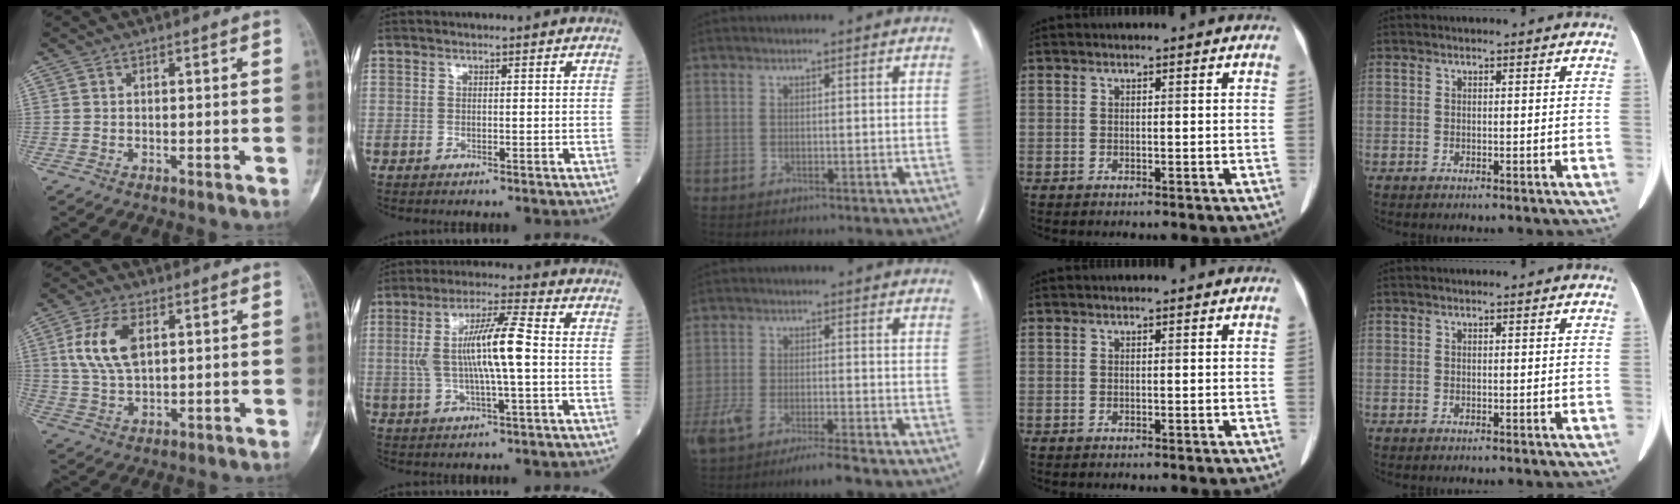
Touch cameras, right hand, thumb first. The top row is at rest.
{"thumb": {"total": 9.8, "force": [2.8, 5.2, 7.9], "torque": [-0.159, 0.000, 0.055]}, "index": {"total": 10.5, "force": [0.0, 1.0, 10.4], "torque": [-0.202, 0.013, -0.003]}, "middle": {"total": 7.6, "force": [-5.6, 1.1, 5.0], "torque": [-0.096, -0.010, -0.095]}}